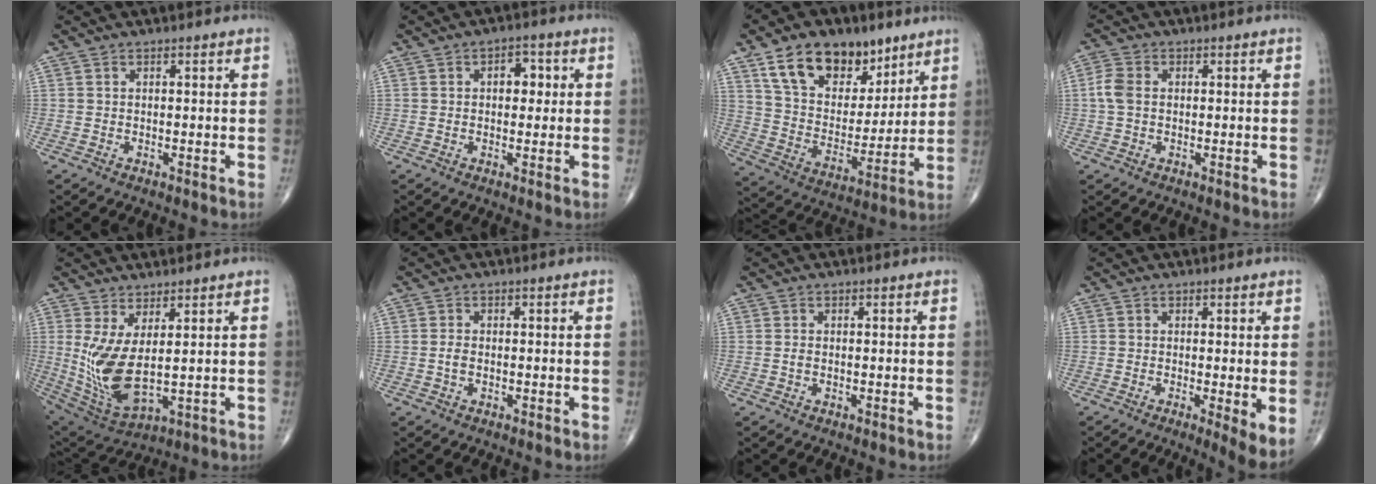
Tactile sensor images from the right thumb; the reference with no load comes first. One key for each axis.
{"total": 4.2, "fx": 0.7, "fy": 2.7, "fz": 3.1, "tx": -0.022, "ty": 0.006, "tz": 0.006}
{"total": 18.9, "fx": 11.3, "fy": 11.4, "fz": 10.0, "tx": -0.122, "ty": -0.043, "tz": 0.199}
{"total": 3.7, "fx": 0.1, "fy": 2.5, "fz": 2.7, "tx": -0.067, "ty": 0.009, "tz": -0.004}
{"total": 11.7, "fx": 1.7, "fy": 4.5, "fz": 10.7, "tx": -0.232, "ty": -0.030, "tz": 0.054}
{"total": 1.6, "fx": -0.3, "fy": 1.0, "fz": 1.3, "tx": -0.026, "ty": 0.002, "tz": -0.008}
{"total": 0.8, "fx": -0.1, "fy": 0.5, "fz": 0.6, "tx": -0.014, "ty": 0.000, "tz": -0.003}
{"total": 4.9, "fx": -0.4, "fy": 1.1, "fz": 4.8, "tx": -0.078, "ty": -0.017, "tz": -0.011}